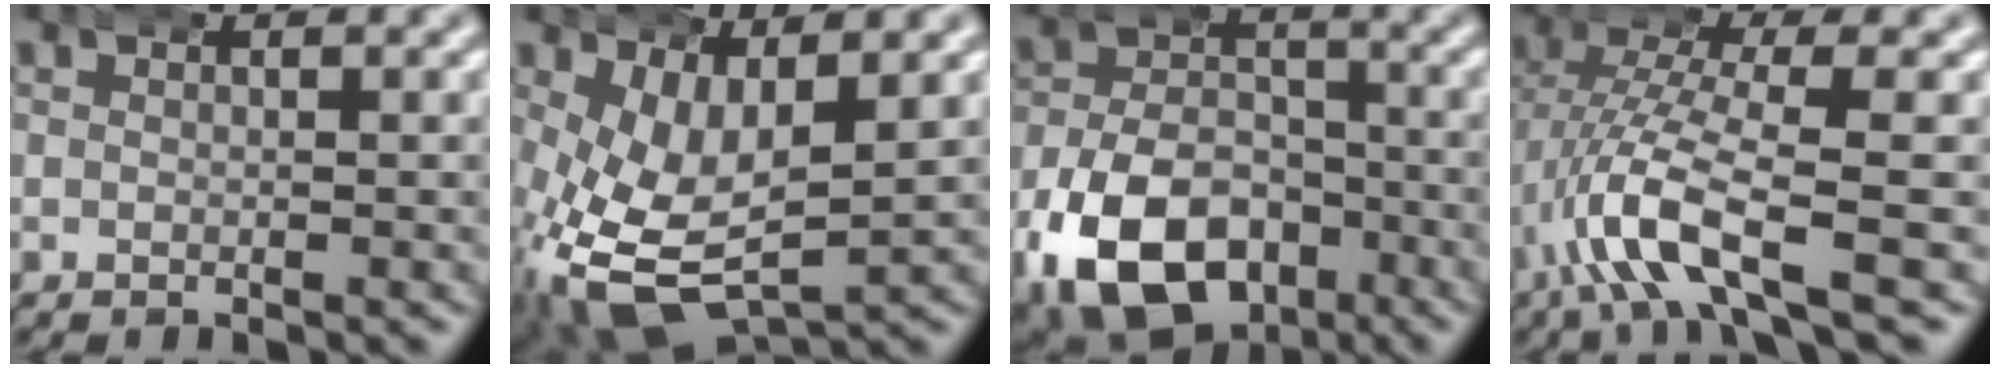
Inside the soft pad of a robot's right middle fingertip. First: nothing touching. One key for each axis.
{"total": 9.9, "fx": -3.0, "fy": 6.4, "fz": 6.9, "tx": -0.158, "ty": -0.058, "tz": -0.021}
{"total": 11.1, "fx": -5.9, "fy": 7.3, "fz": 6.0, "tx": -0.102, "ty": -0.037, "tz": -0.089}
{"total": 7.0, "fx": -2.1, "fy": 2.4, "fz": 6.2, "tx": -0.148, "ty": -0.029, "tz": -0.022}